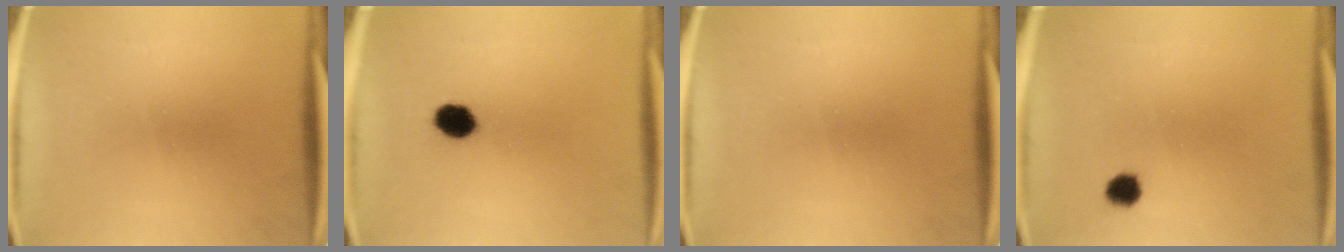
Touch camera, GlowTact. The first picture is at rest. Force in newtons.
{"total": 5.4}
{"total": 0.0}
{"total": 2.7}